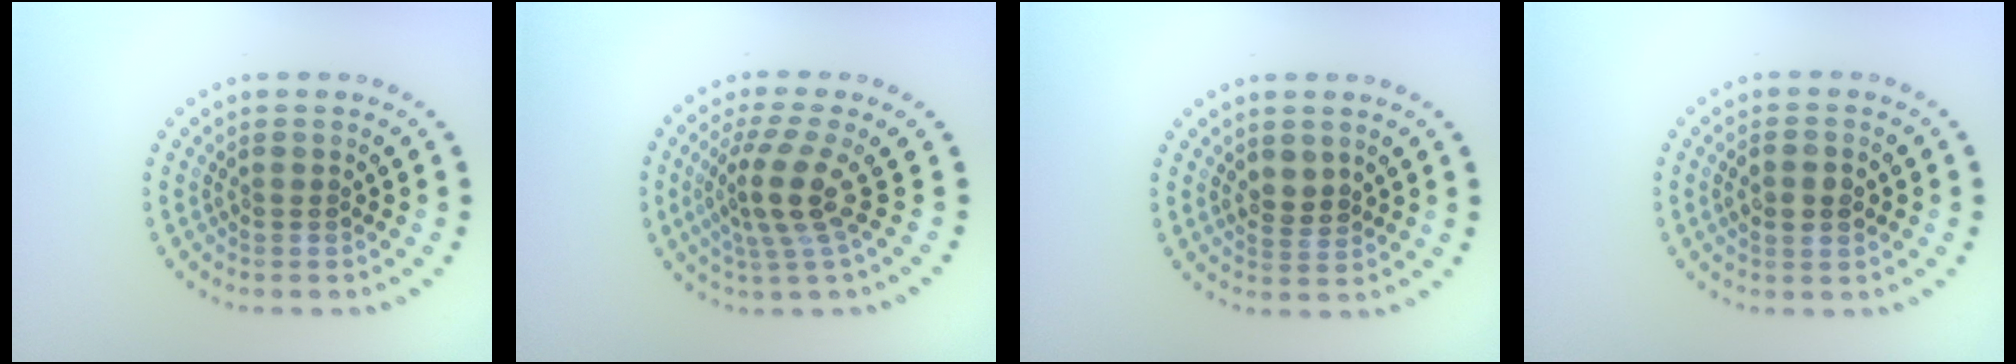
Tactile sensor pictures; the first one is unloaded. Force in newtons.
{"total": 3.8, "press": 2.7, "slide": 2.7}
{"total": 1.8, "press": 1.6, "slide": 0.7}
{"total": 2.3, "press": 2.3, "slide": 0.3}